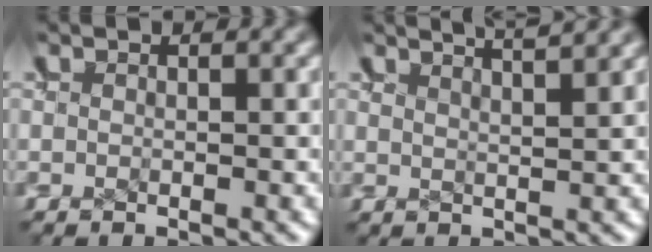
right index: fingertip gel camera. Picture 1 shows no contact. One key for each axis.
{"total": 3.8, "fx": 3.6, "fy": -0.2, "fz": 1.3, "tx": -0.010, "ty": 0.007, "tz": 0.060}